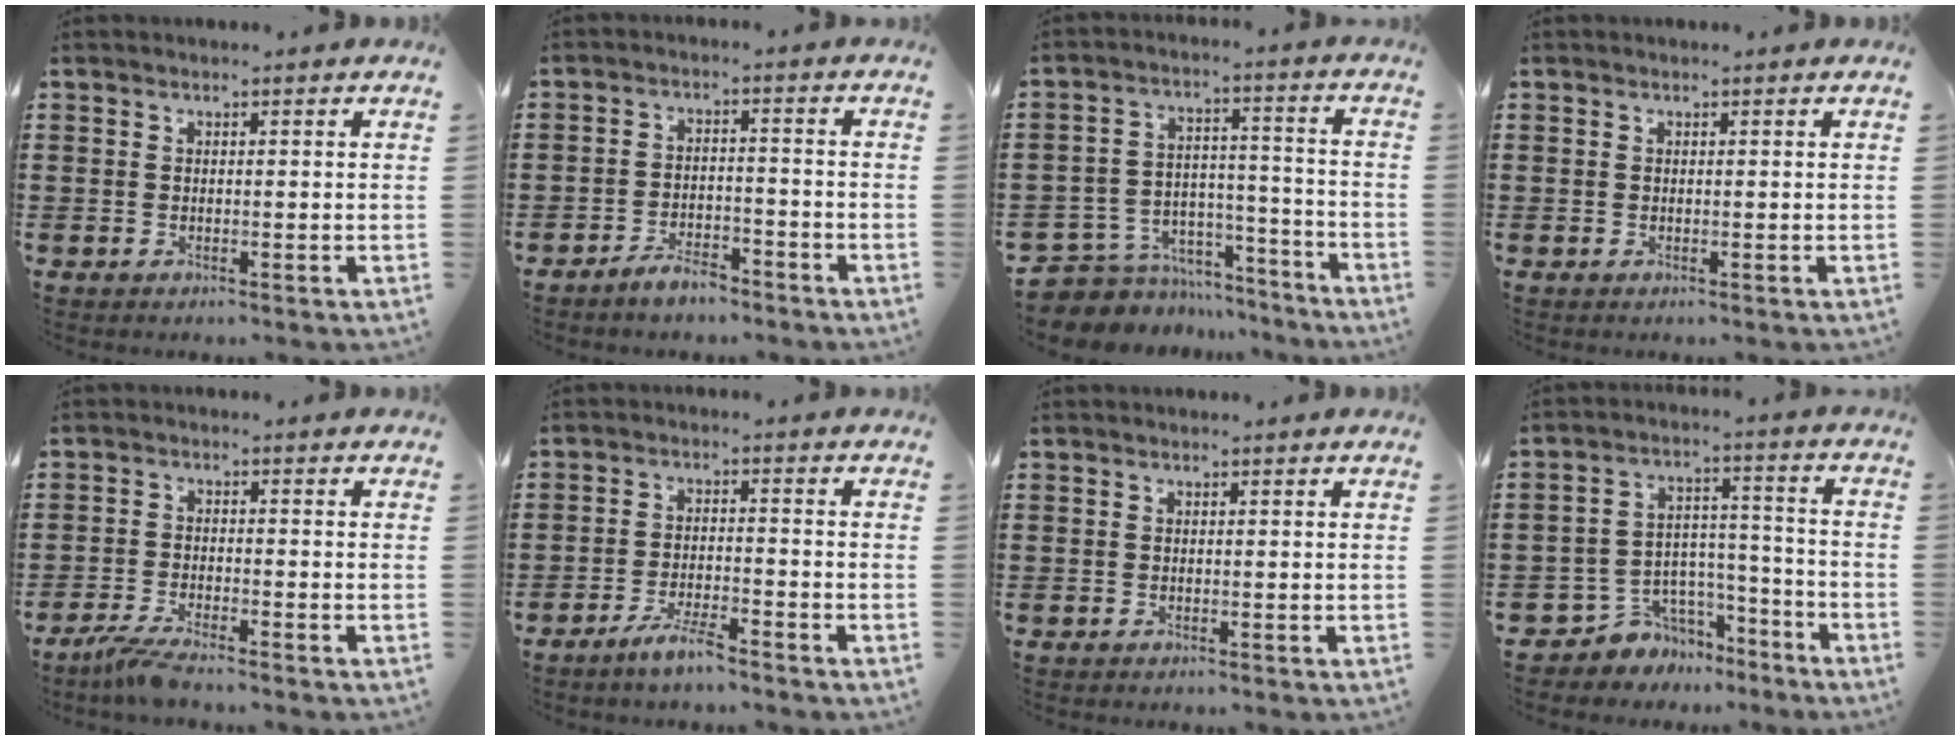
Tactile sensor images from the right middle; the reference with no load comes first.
{"total": 4.0, "force": [-3.7, 0.9, 1.1], "torque": [-0.025, 0.008, -0.075]}
{"total": 6.5, "force": [-5.8, 3.0, 0.5], "torque": [-0.023, 0.011, -0.115]}
{"total": 0.0}
{"total": 3.5, "force": [-3.1, 0.0, 1.6], "torque": [-0.049, -0.010, -0.065]}
{"total": 4.3, "force": [-3.5, 0.6, 2.5], "torque": [-0.054, 0.000, -0.068]}
{"total": 0.0}
{"total": 5.8, "force": [-4.7, 3.3, -0.2], "torque": [-0.015, 0.009, -0.095]}